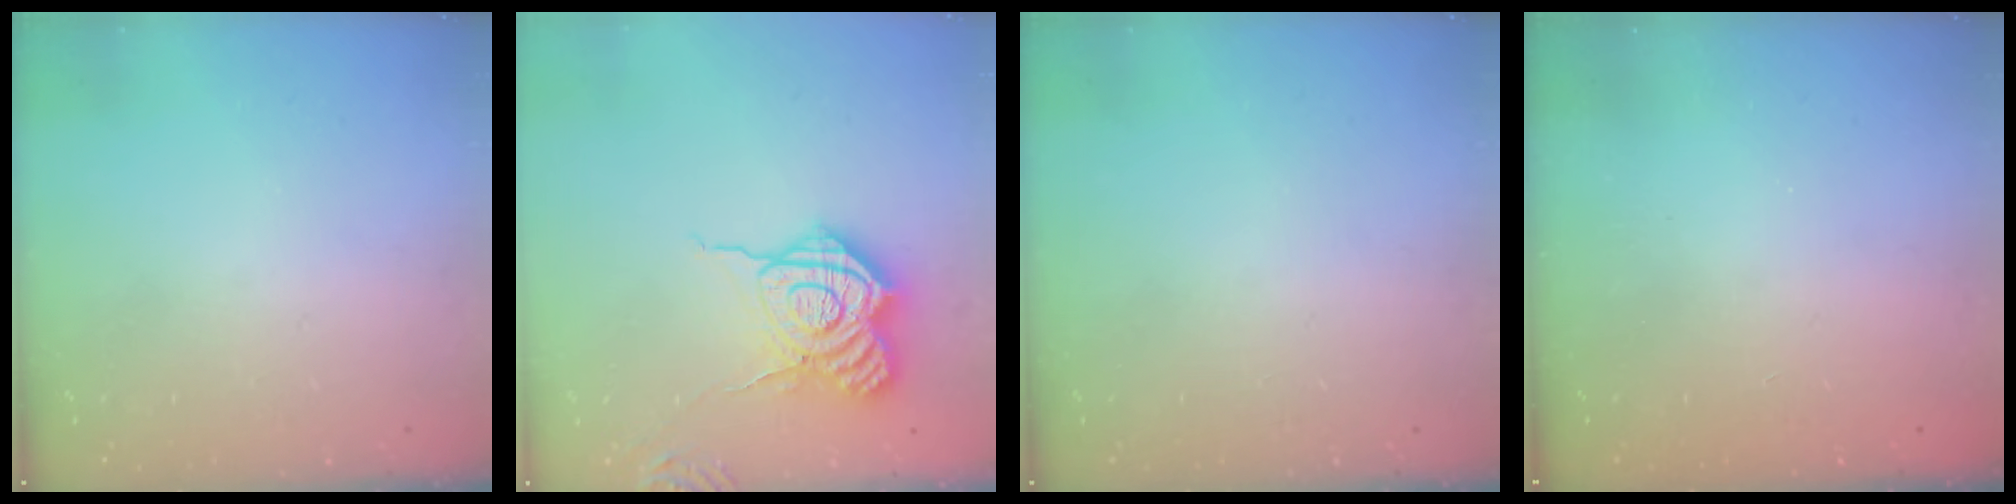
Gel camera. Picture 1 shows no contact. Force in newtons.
{"total": 15.9, "press": 15.9, "slide": 1.0}
{"total": 0.0}
{"total": 2.3, "press": 2.2, "slide": 0.7}